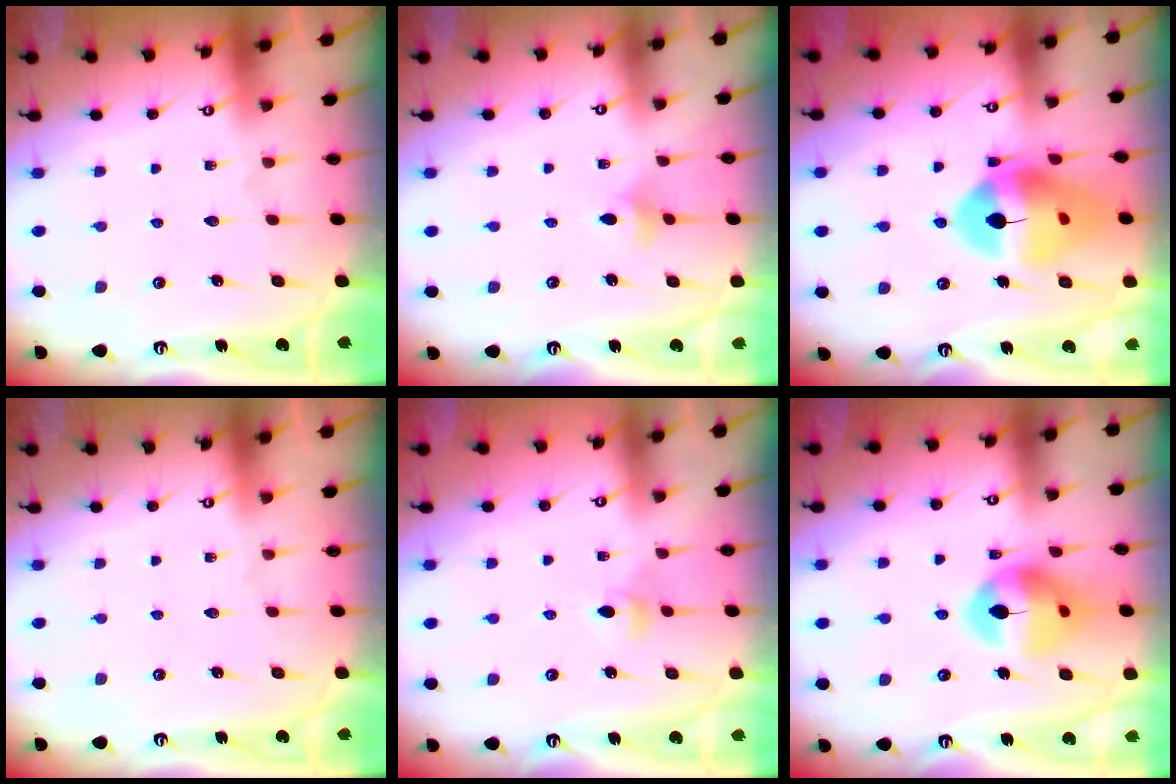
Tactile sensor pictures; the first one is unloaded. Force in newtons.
{"total": 3.3, "press": 3.3, "slide": 0.8}
{"total": 16.2, "press": 16.1, "slide": 1.8}
{"total": 0.0}
{"total": 4.1, "press": 4.0, "slide": 0.9}
{"total": 15.3, "press": 15.2, "slide": 2.1}